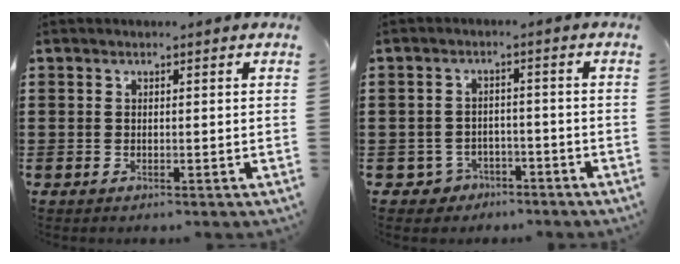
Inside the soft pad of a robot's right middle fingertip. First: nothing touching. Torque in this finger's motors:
{"motor_torque": [-0.14, 0.09, -0.02, -0.01]}